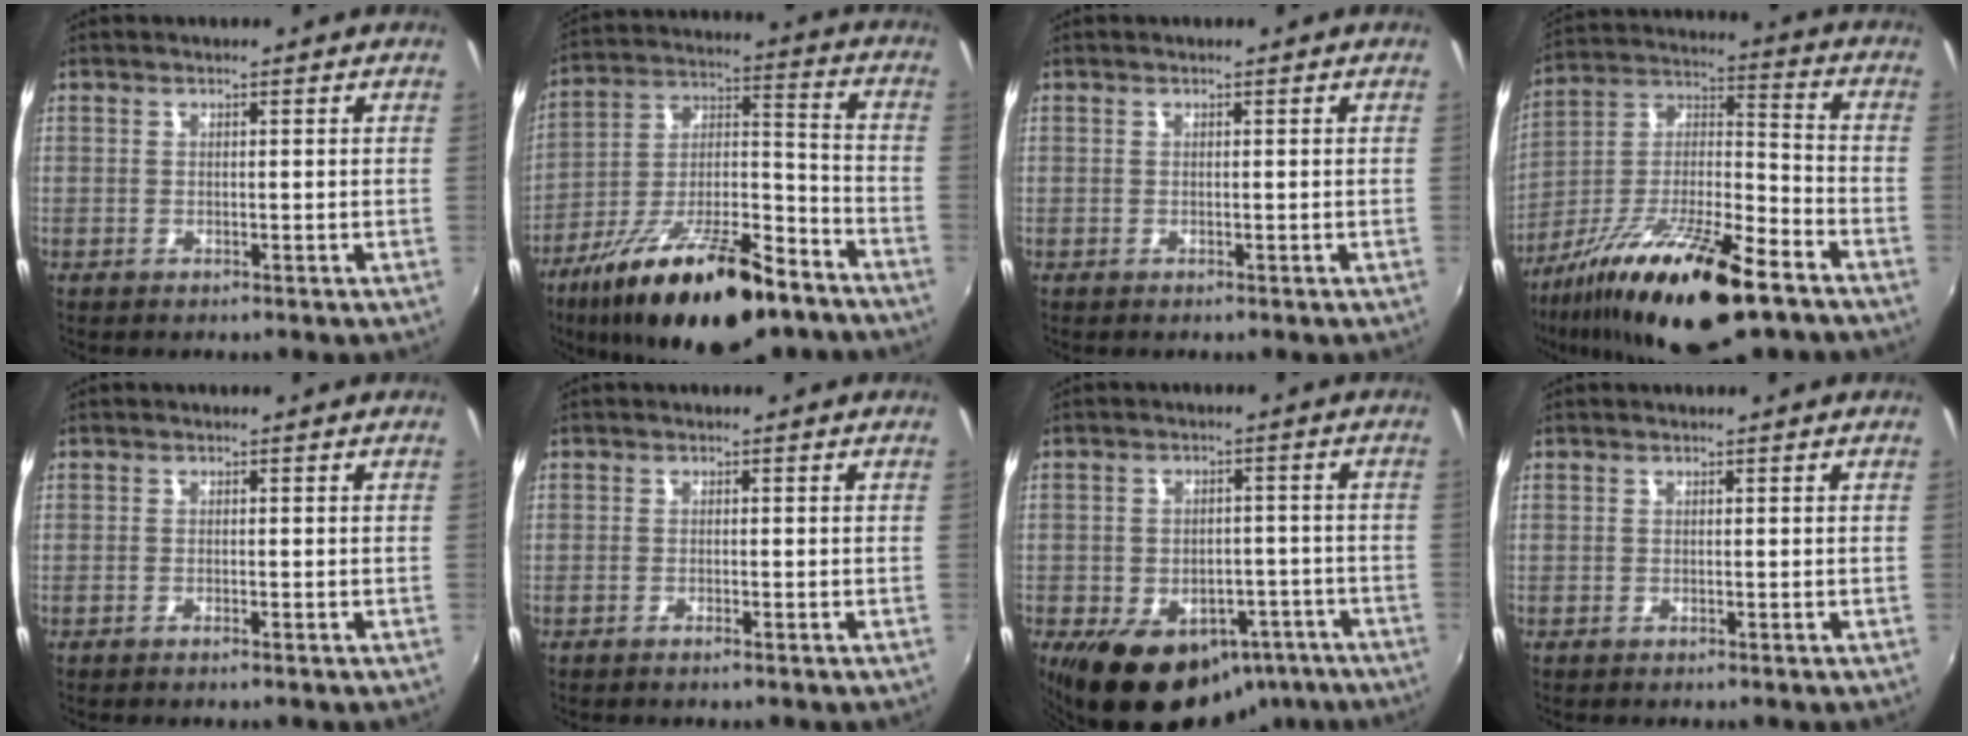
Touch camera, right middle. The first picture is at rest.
{"total": 24.4, "force": [-16.0, 8.1, 16.6], "torque": [-0.288, -0.017, -0.254]}
{"total": 0.0}
{"total": 22.4, "force": [-13.8, 4.9, 16.9], "torque": [-0.301, -0.023, -0.249]}
{"total": 0.8, "force": [-0.6, 0.0, 0.5], "torque": [-0.009, -0.003, -0.012]}
{"total": 1.1, "force": [-0.8, 0.0, 0.7], "torque": [-0.015, -0.003, -0.016]}
{"total": 18.1, "force": [-10.6, 11.5, 9.1], "torque": [-0.183, 0.001, -0.130]}
{"total": 0.0}